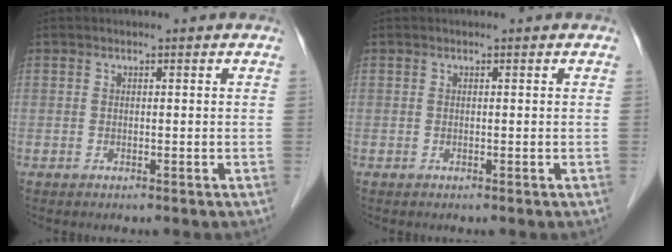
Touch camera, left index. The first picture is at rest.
{"total": 0.0}